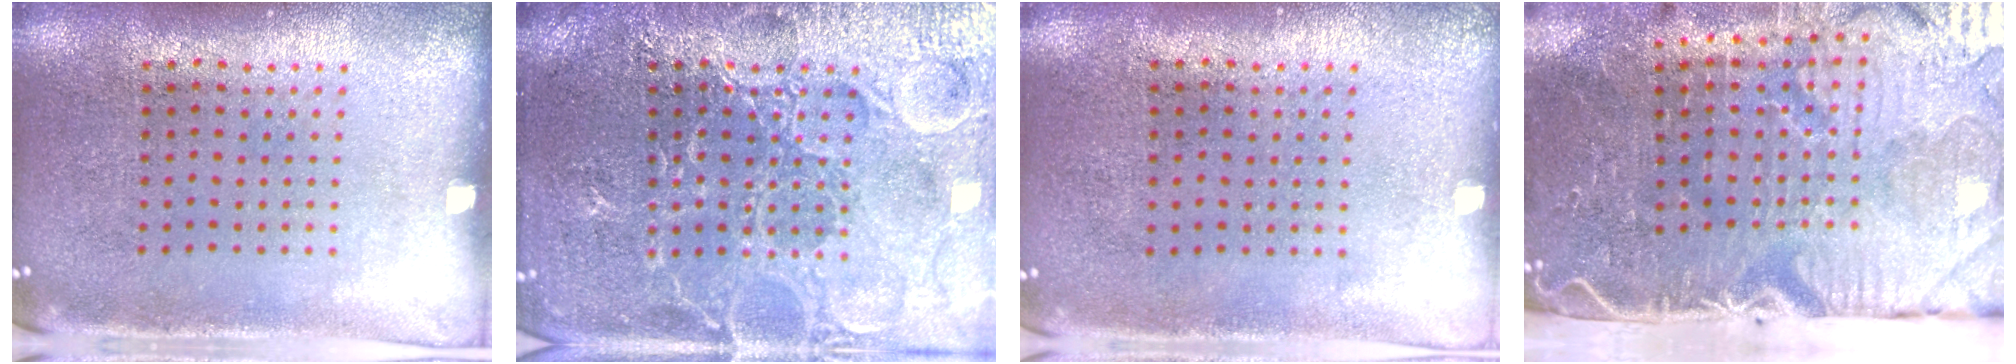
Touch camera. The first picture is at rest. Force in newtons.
{"total": 6.8, "press": 6.7, "slide": 1.0}
{"total": 0.0}
{"total": 5.3, "press": 4.4, "slide": 3.1}